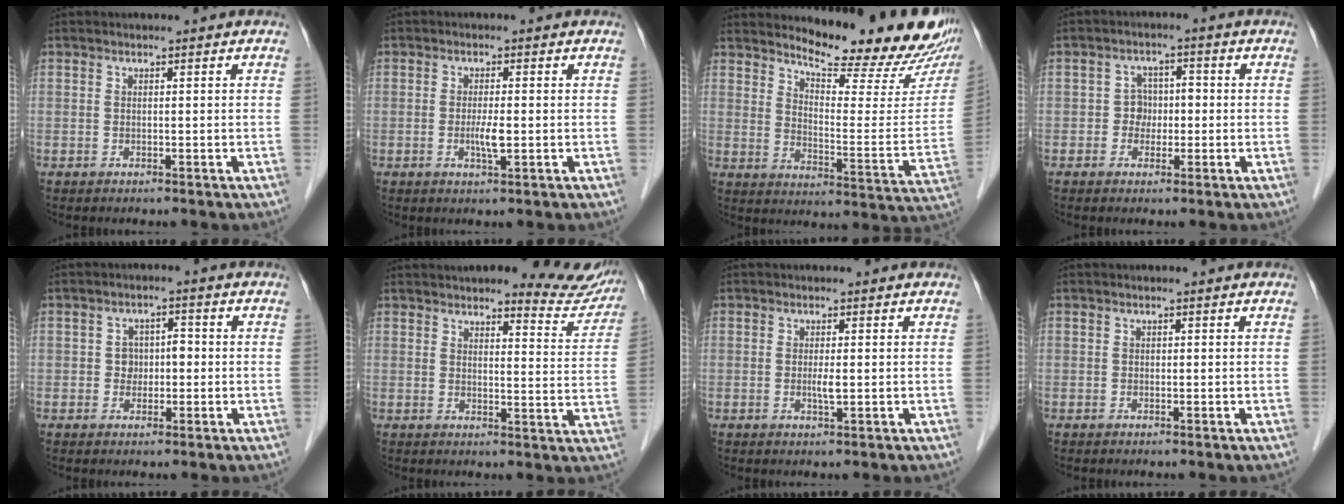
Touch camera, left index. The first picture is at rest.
{"total": 2.5, "force": [-0.4, 0.3, 2.4], "torque": [-0.049, -0.003, -0.007]}
{"total": 19.8, "force": [17.6, 3.3, 8.3], "torque": [-0.114, -0.078, 0.223]}
{"total": 3.2, "force": [-0.7, 2.8, 1.3], "torque": [-0.017, 0.010, -0.015]}
{"total": 3.2, "force": [-0.5, 2.5, 1.8], "torque": [-0.027, 0.013, -0.009]}
{"total": 9.3, "force": [8.9, 1.8, 2.2], "torque": [-0.010, -0.023, 0.090]}
{"total": 1.6, "force": [-0.1, 0.2, 1.6], "torque": [-0.034, -0.002, -0.001]}
{"total": 0.0}